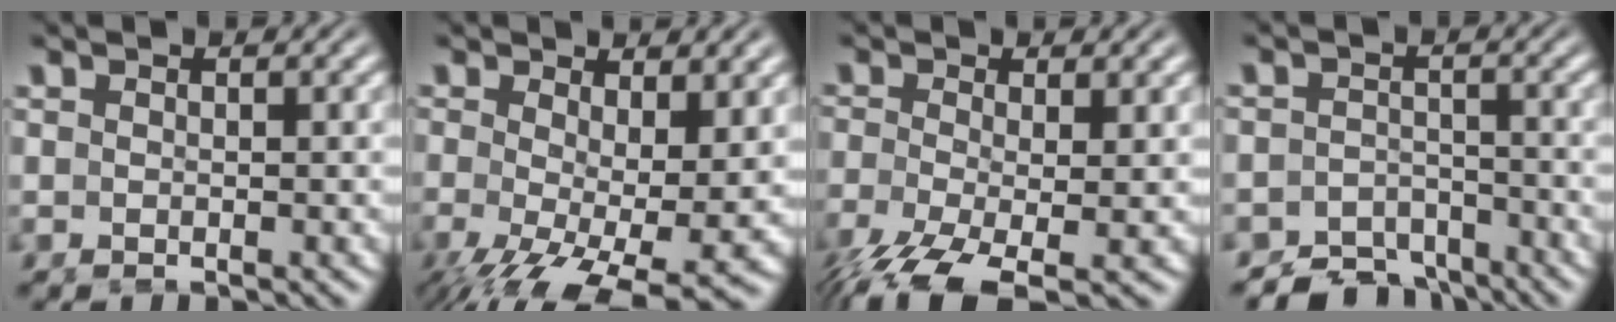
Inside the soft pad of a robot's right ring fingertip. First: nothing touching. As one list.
[{"total": 6.8, "force": [-3.7, 2.5, 5.1], "torque": [-0.099, -0.062, -0.033]}, {"total": 5.5, "force": [-4.0, 1.6, 3.5], "torque": [-0.082, -0.043, -0.048]}, {"total": 7.4, "force": [-6.6, 3.3, 1.0], "torque": [0.011, -0.022, -0.117]}]